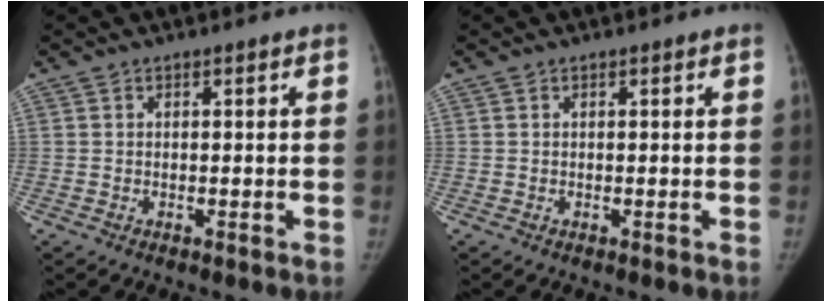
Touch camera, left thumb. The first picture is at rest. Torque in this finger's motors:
{"motor_torque": [0.01, 0.01, 0.00, 0.00, 0.00]}